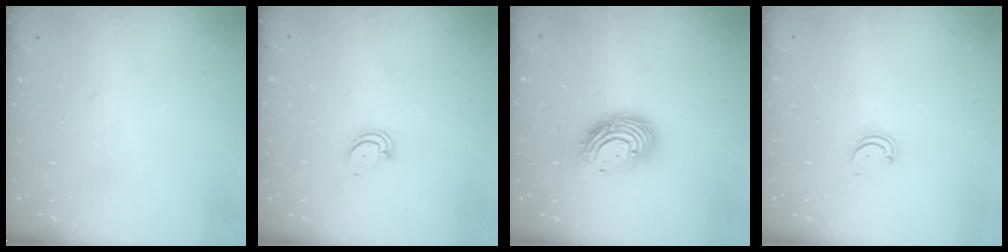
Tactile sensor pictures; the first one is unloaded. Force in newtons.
{"total": 2.9, "press": 2.9, "slide": 0.2}
{"total": 12.1, "press": 12.0, "slide": 1.1}
{"total": 2.2, "press": 2.2, "slide": 0.2}